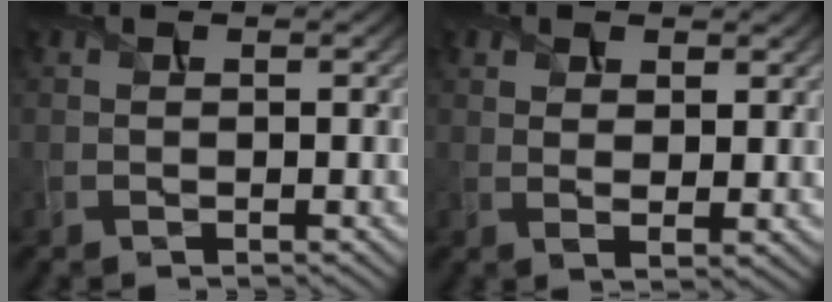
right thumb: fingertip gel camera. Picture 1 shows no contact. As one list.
[{"total": 3.0, "force": [1.5, 1.4, 2.1], "torque": [-0.047, -0.007, 0.032]}]